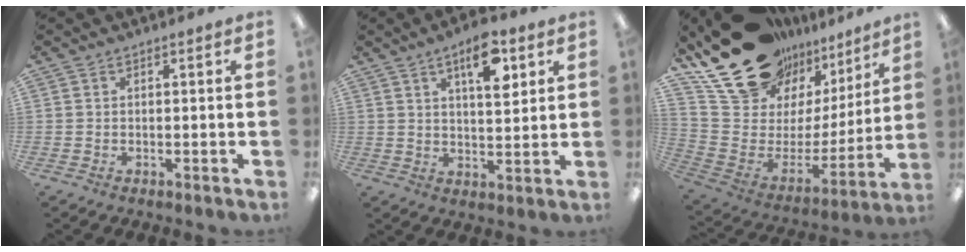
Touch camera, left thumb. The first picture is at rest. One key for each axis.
{"total": 10.1, "fx": 5.4, "fy": 4.1, "fz": 7.4, "tx": -0.098, "ty": -0.025, "tz": 0.086}
{"total": 21.2, "fx": 16.4, "fy": 10.9, "fz": 7.9, "tx": -0.145, "ty": -0.114, "tz": 0.307}